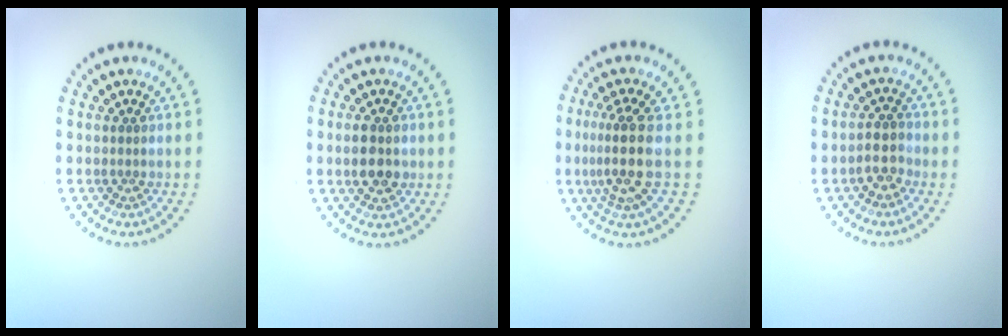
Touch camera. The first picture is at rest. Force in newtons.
{"total": 3.2, "press": 3.2, "slide": 0.2}
{"total": 3.9, "press": 3.0, "slide": 2.6}
{"total": 2.0, "press": 1.9, "slide": 0.8}